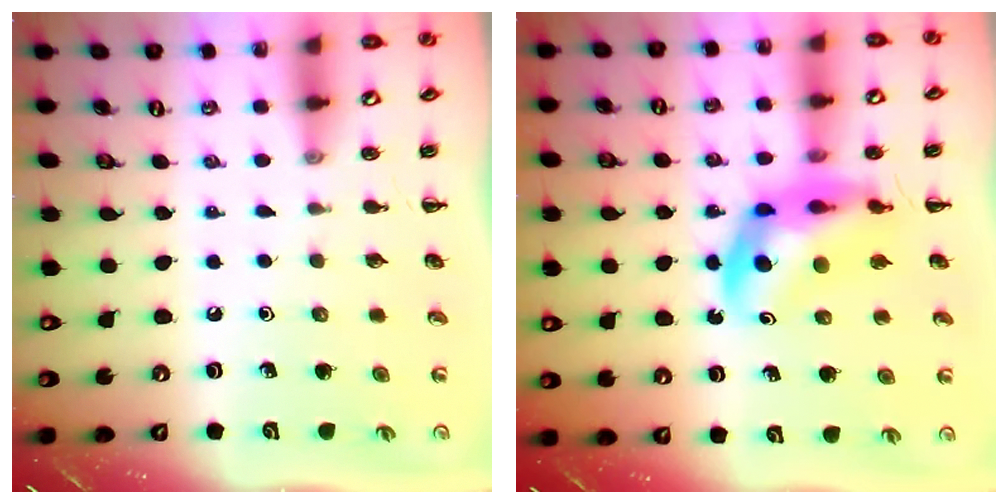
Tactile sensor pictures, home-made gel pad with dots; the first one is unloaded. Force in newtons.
{"total": 12.4, "press": 11.9, "slide": 3.4}